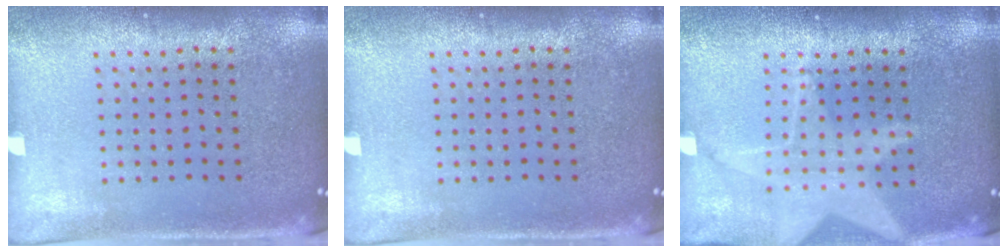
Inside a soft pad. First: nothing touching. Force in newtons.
{"total": 0.0}
{"total": 1.7, "press": 1.4, "slide": 1.0}